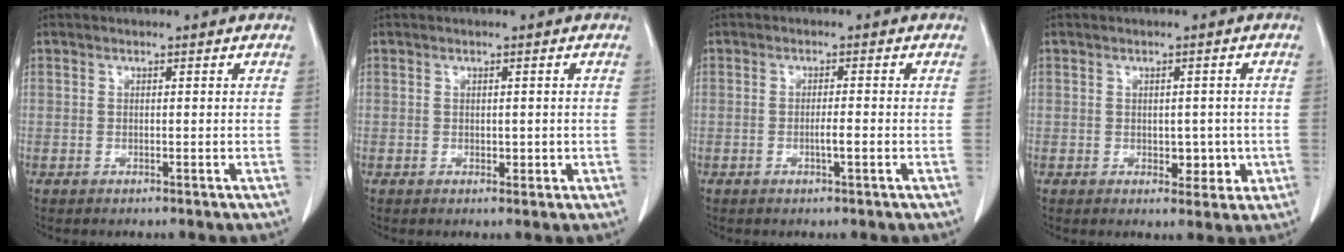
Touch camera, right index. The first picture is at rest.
{"total": 1.3, "force": [0.0, 1.0, 0.9], "torque": [-0.009, -0.001, 0.005]}
{"total": 1.8, "force": [-0.5, 0.0, 1.8], "torque": [-0.032, 0.000, -0.008]}
{"total": 3.6, "force": [-0.4, 2.5, 2.6], "torque": [-0.023, 0.003, 0.005]}